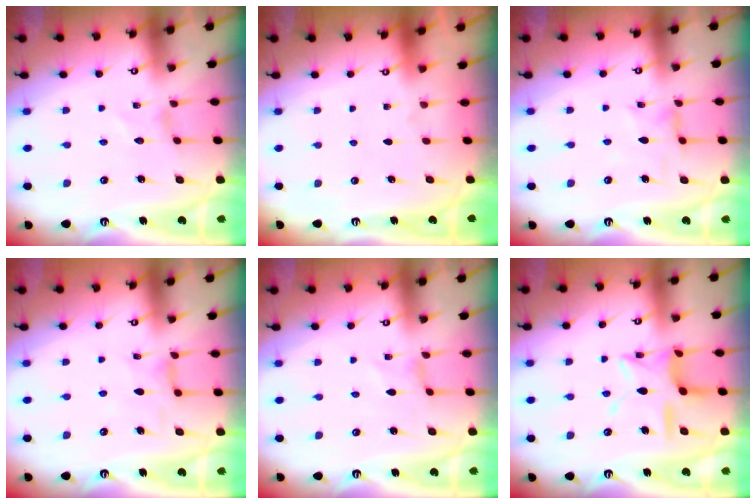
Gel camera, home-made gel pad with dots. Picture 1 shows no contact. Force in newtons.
{"total": 0.0}
{"total": 3.0, "press": 2.9, "slide": 0.3}
{"total": 2.1, "press": 2.0, "slide": 0.4}
{"total": 0.5, "press": 0.5, "slide": 0.2}
{"total": 12.5, "press": 12.5, "slide": 0.8}